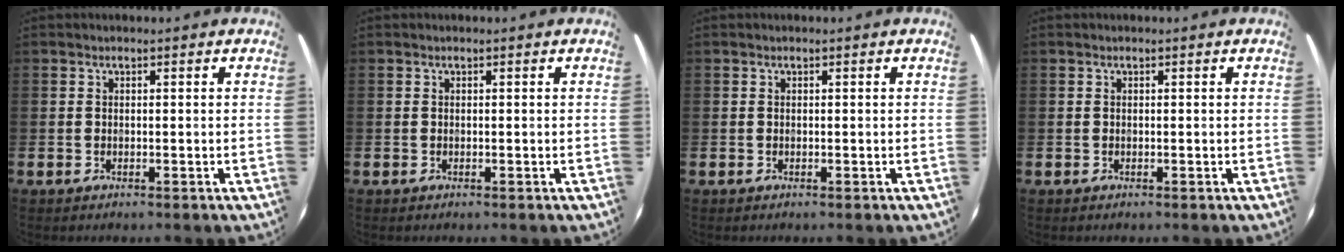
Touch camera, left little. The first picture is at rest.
{"total": 0.0}
{"total": 0.0}
{"total": 0.0}